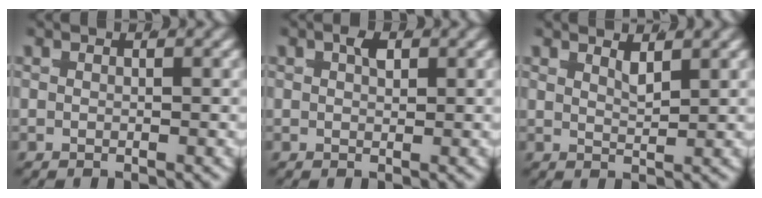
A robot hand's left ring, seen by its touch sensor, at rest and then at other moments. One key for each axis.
{"total": 1.1, "fx": 0.3, "fy": 0.5, "fz": 0.8, "tx": -0.013, "ty": -0.002, "tz": 0.007}
{"total": 2.1, "fx": 1.5, "fy": 0.8, "fz": 1.2, "tx": -0.022, "ty": -0.009, "tz": 0.023}